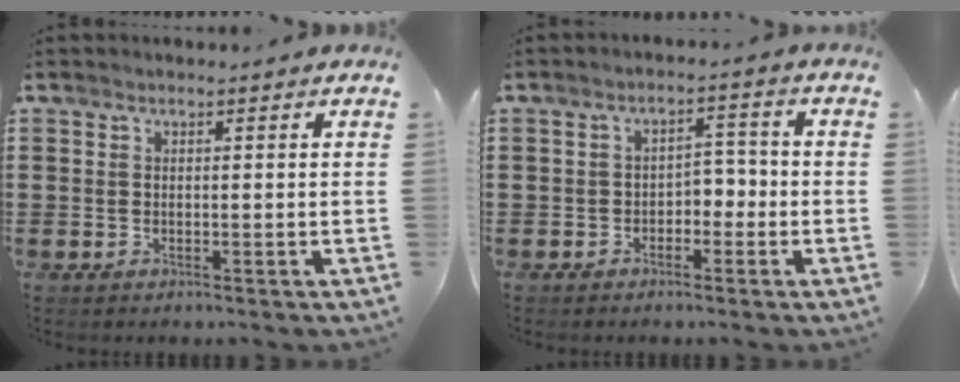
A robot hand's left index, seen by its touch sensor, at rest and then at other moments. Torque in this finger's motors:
{"motor_torque": [-0.06, -0.01, 0.11, 0.00]}